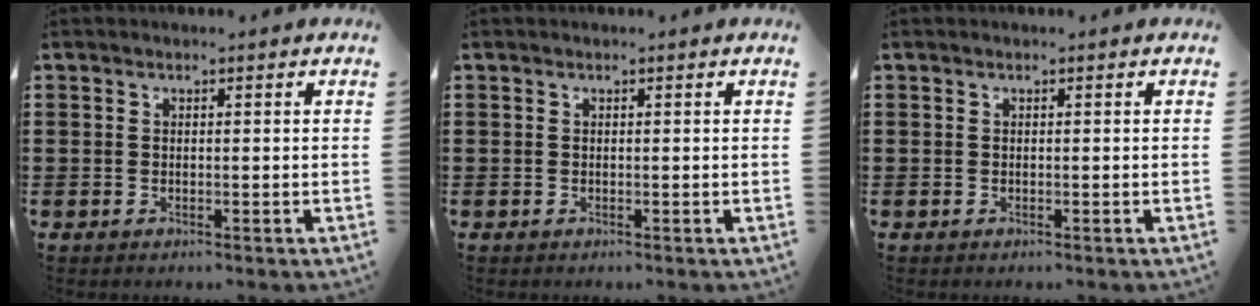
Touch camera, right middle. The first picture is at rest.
{"total": 0.0}
{"total": 0.0}